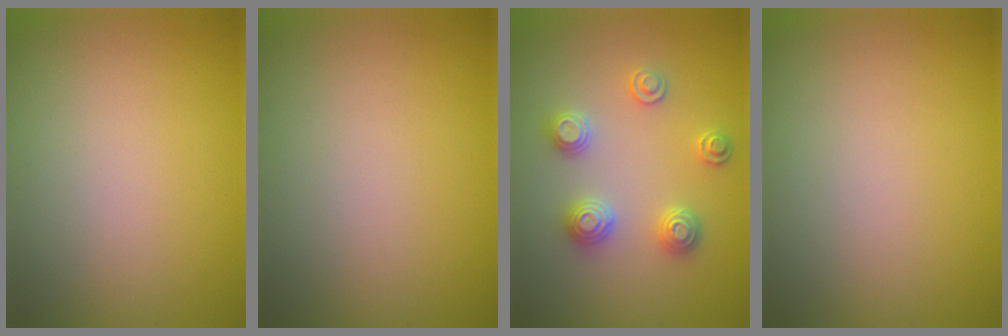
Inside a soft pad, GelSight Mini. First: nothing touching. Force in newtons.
{"total": 0.0}
{"total": 2.9, "press": 2.8, "slide": 0.3}
{"total": 0.0}